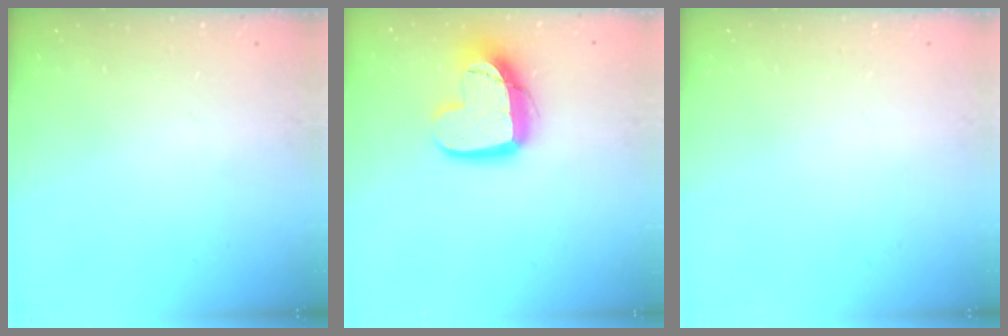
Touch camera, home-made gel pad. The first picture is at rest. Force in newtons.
{"total": 14.0, "press": 13.9, "slide": 1.3}
{"total": 0.0}